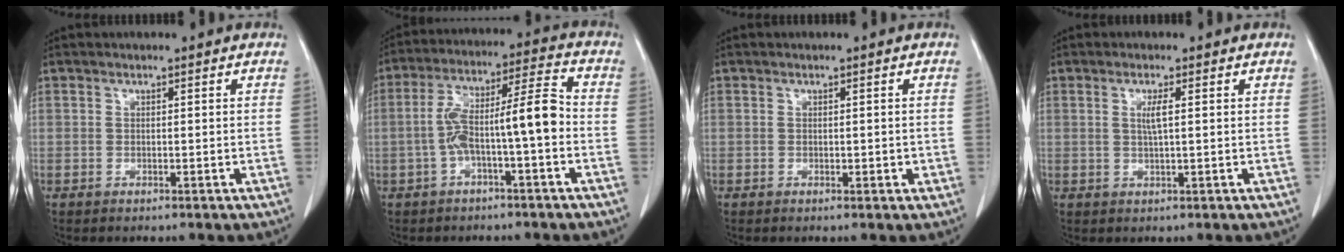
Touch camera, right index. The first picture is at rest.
{"total": 10.0, "force": [-2.0, 1.0, 9.8], "torque": [-0.174, 0.040, -0.034]}
{"total": 1.1, "force": [-0.1, 0.7, 0.8], "torque": [-0.010, 0.001, 0.002]}
{"total": 2.2, "force": [0.5, 0.0, 2.2], "torque": [-0.045, -0.001, 0.008]}